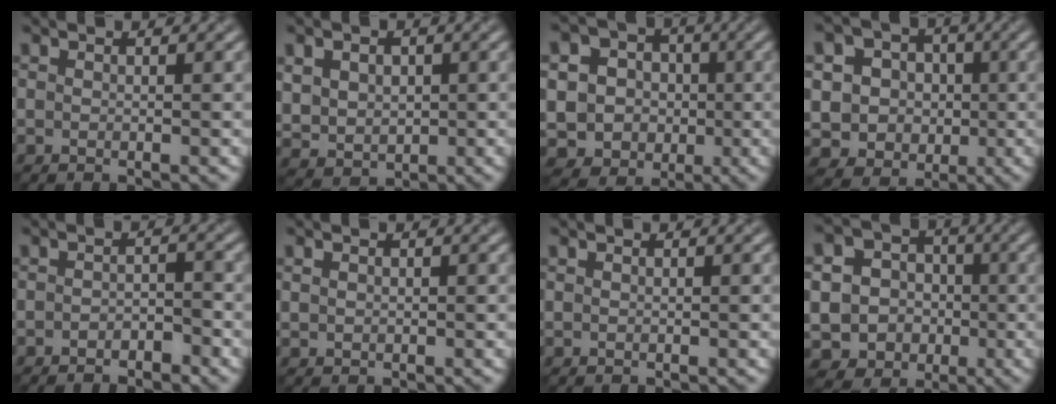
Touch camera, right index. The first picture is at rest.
{"total": 5.3, "force": [1.3, 4.4, 2.7], "torque": [-0.063, 0.012, 0.019]}
{"total": 9.4, "force": [-1.3, 8.9, 2.9], "torque": [-0.068, 0.020, -0.047]}
{"total": 8.0, "force": [-0.4, 7.6, 2.6], "torque": [-0.051, 0.030, -0.039]}
{"total": 1.8, "force": [-1.3, 0.8, 1.0], "torque": [-0.014, 0.003, -0.024]}
{"total": 0.7, "force": [0.2, 0.7, 0.2], "torque": [-0.002, -0.003, 0.006]}
{"total": 0.0}
{"total": 11.3, "force": [-3.2, 10.5, 2.8], "torque": [-0.074, -0.008, -0.068]}